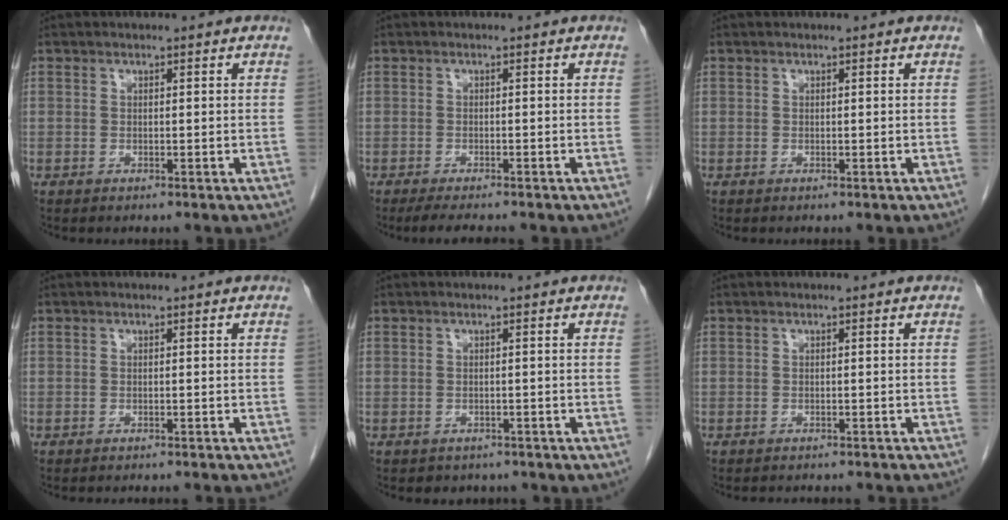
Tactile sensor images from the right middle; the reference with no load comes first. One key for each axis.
{"total": 4.8, "fx": -4.0, "fy": 0.3, "fz": 2.6, "tx": -0.039, "ty": -0.012, "tz": -0.062}
{"total": 0.0}
{"total": 5.9, "fx": -5.5, "fy": 0.4, "fz": 2.1, "tx": -0.022, "ty": -0.015, "tz": -0.062}
{"total": 3.6, "fx": -3.0, "fy": 1.8, "fz": 0.6, "tx": -0.021, "ty": 0.000, "tz": -0.038}
{"total": 6.9, "fx": -6.3, "fy": 1.3, "fz": 2.5, "tx": -0.028, "ty": -0.006, "tz": -0.069}